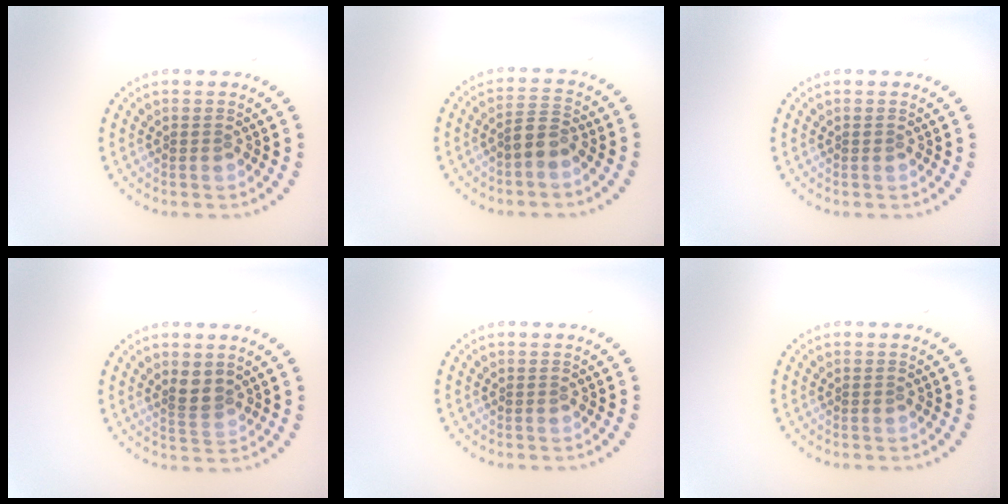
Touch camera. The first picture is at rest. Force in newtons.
{"total": 2.3, "press": 2.1, "slide": 1.1}
{"total": 0.0}
{"total": 1.8, "press": 1.3, "slide": 1.2}
{"total": 0.0}
{"total": 0.0}